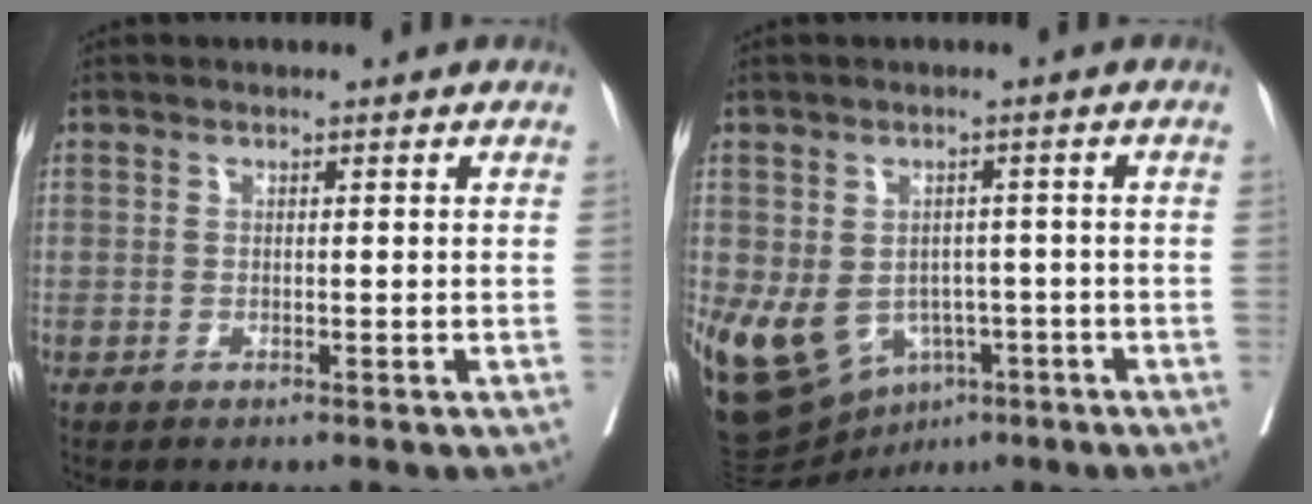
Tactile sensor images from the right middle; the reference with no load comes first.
{"total": 12.9, "force": [-4.9, 9.8, 6.8], "torque": [-0.142, 0.009, -0.060]}